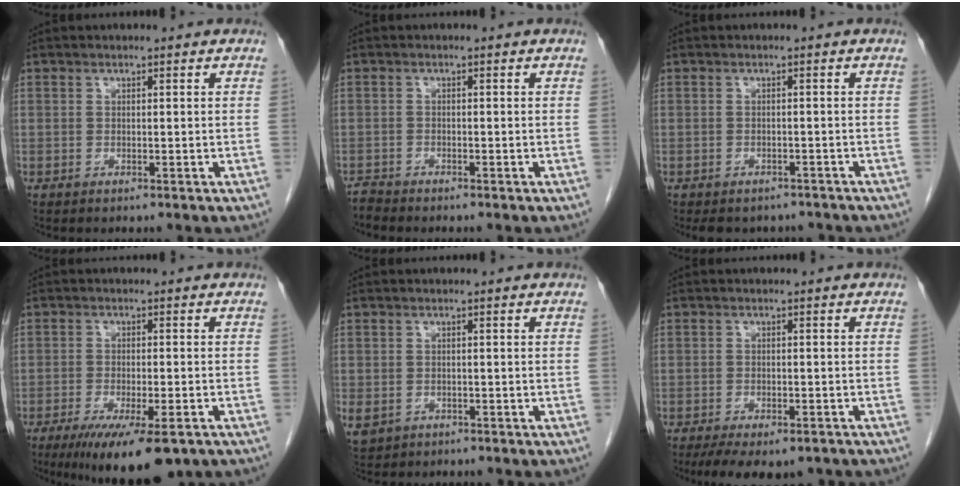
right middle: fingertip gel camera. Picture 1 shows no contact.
{"total": 1.4, "force": [-1.3, -0.2, -0.4], "torque": [0.007, -0.008, -0.027]}
{"total": 6.8, "force": [-5.9, 3.1, 1.2], "torque": [-0.007, 0.004, -0.069]}
{"total": 11.4, "force": [-7.4, 2.5, 8.2], "torque": [-0.120, -0.022, -0.113]}
{"total": 4.7, "force": [-2.2, 3.8, 1.5], "torque": [-0.037, -0.003, -0.032]}
{"total": 9.3, "force": [-6.8, 3.7, 5.1], "torque": [-0.074, -0.007, -0.098]}